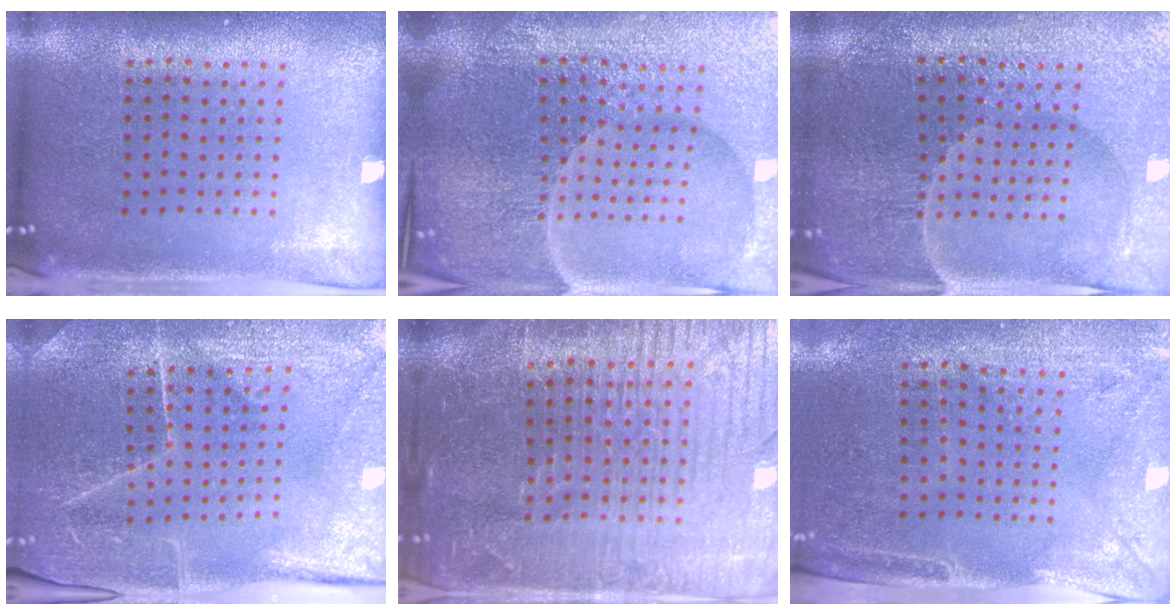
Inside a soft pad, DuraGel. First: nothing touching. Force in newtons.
{"total": 5.9, "press": 5.4, "slide": 2.4}
{"total": 3.6, "press": 3.6, "slide": 0.4}
{"total": 4.0, "press": 4.0, "slide": 0.6}
{"total": 5.5, "press": 5.0, "slide": 2.3}
{"total": 3.0, "press": 2.5, "slide": 1.6}